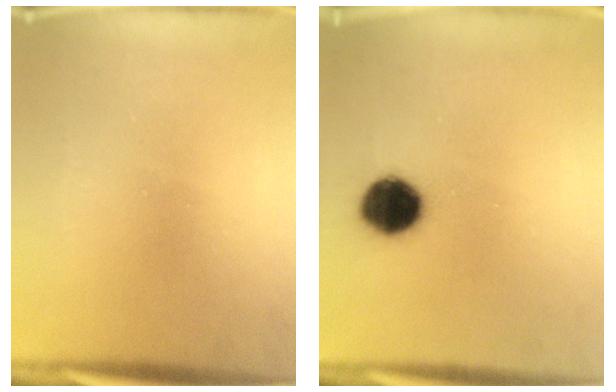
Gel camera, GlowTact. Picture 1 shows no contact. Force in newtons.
{"total": 10.6}